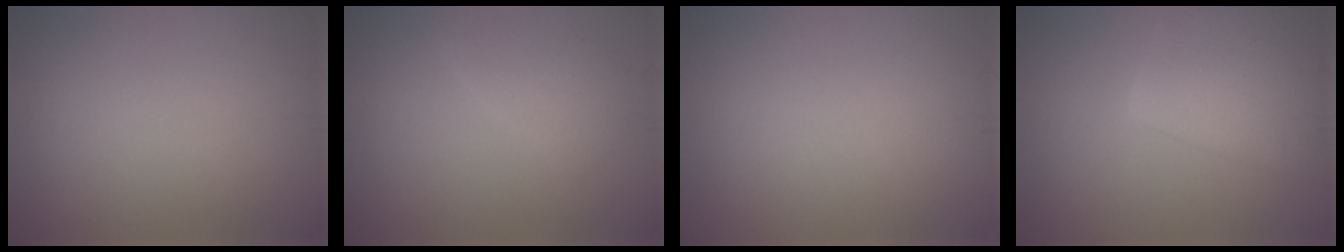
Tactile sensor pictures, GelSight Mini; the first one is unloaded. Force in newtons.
{"total": 2.3, "press": 2.3, "slide": 0.2}
{"total": 0.0}
{"total": 8.2, "press": 8.2, "slide": 0.4}